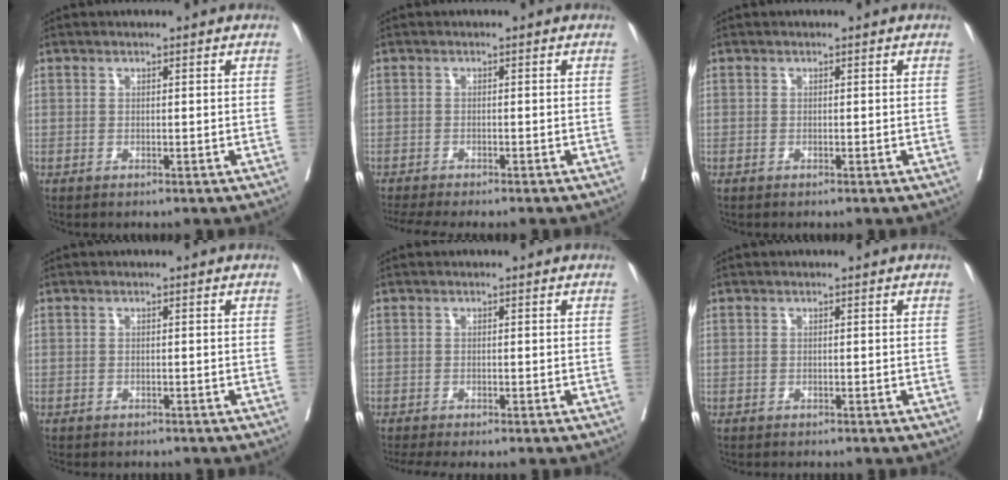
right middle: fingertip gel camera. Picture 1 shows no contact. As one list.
[{"total": 7.9, "force": [-6.9, 0.8, 3.8], "torque": [-0.049, -0.010, -0.102]}, {"total": 0.0}, {"total": 5.2, "force": [-4.7, 1.6, 1.7], "torque": [-0.022, -0.003, -0.060]}, {"total": 5.4, "force": [-4.7, 0.5, 2.7], "torque": [-0.034, -0.012, -0.073]}, {"total": 2.4, "force": [-2.3, 0.4, 0.8], "torque": [-0.013, -0.004, -0.028]}]